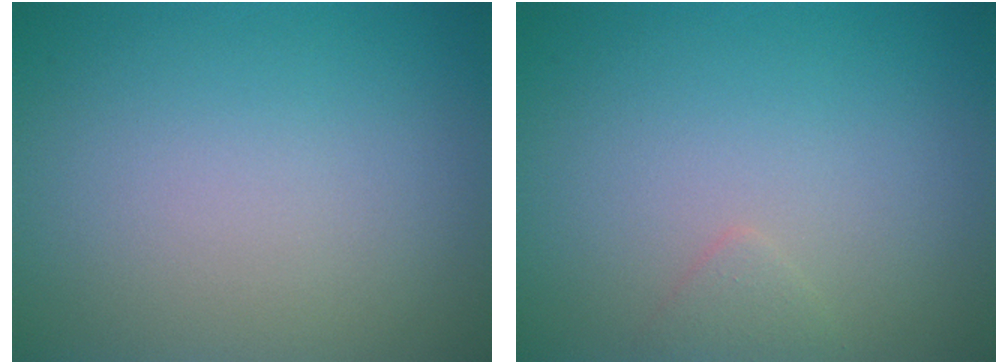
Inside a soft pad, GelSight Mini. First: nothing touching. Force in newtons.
{"total": 0.8, "press": 0.8, "slide": 0.0}